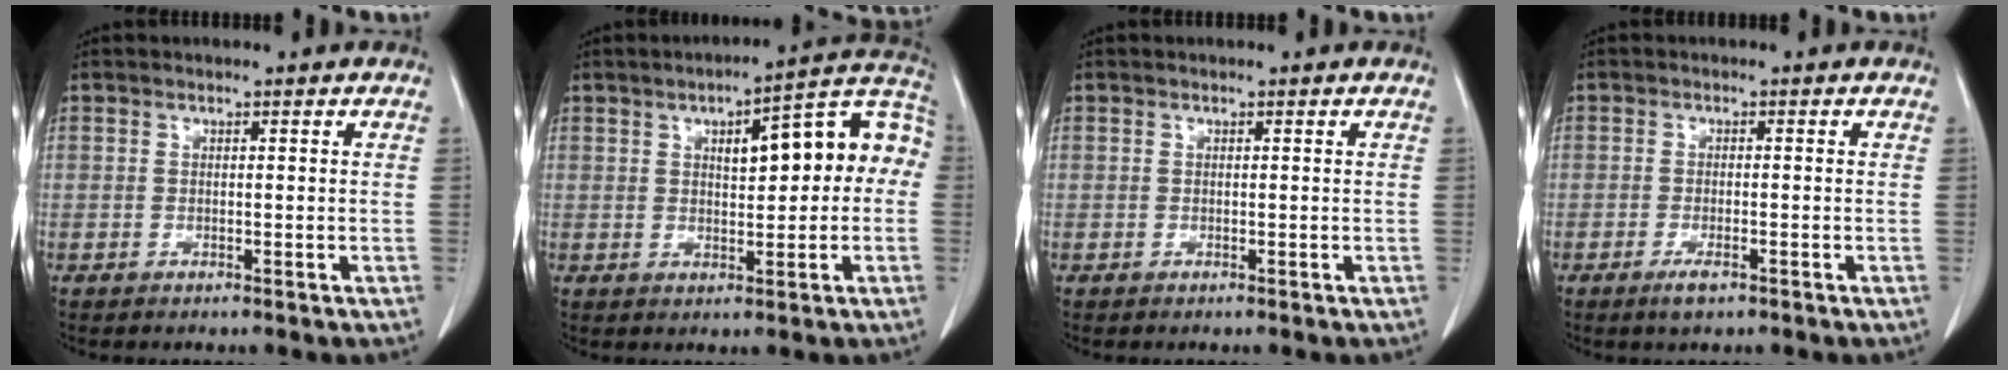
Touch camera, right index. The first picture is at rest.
{"total": 13.2, "force": [2.0, 4.1, 12.4], "torque": [-0.159, 0.046, 0.025]}
{"total": 0.0}
{"total": 2.3, "force": [-1.4, 0.5, 1.8], "torque": [-0.033, -0.003, -0.022]}